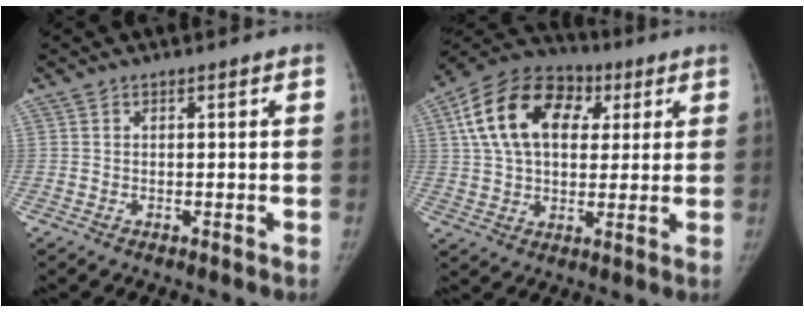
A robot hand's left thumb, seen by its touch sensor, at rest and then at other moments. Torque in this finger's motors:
{"motor_torque": [0.17, 0.87, 1.60, -1.17, 0.50]}